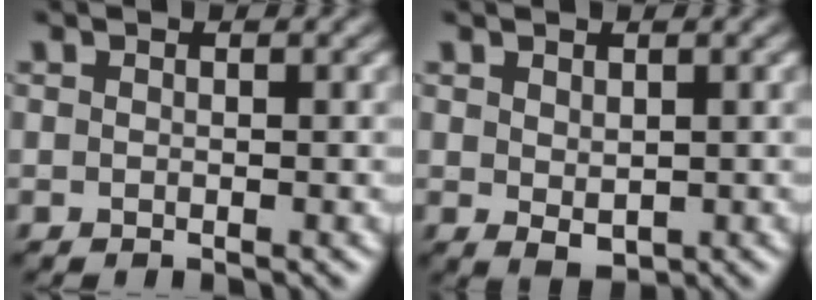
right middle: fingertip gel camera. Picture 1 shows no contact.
{"total": 1.6, "force": [0.3, 1.0, 1.2], "torque": [-0.021, -0.007, 0.012]}